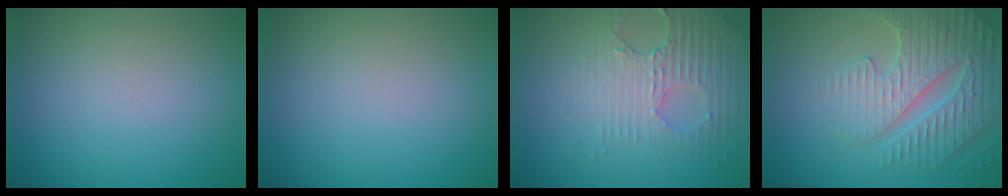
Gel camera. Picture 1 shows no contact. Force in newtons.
{"total": 0.0}
{"total": 3.6, "press": 3.5, "slide": 0.8}
{"total": 5.0, "press": 4.8, "slide": 1.2}